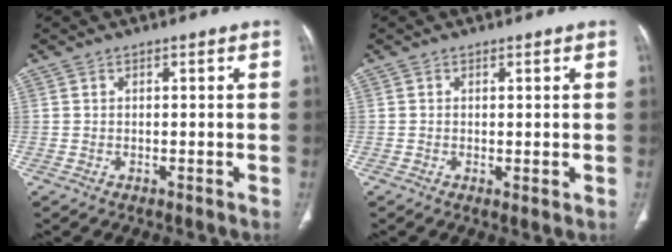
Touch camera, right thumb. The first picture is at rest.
{"total": 1.1, "force": [-0.1, 0.3, 1.1], "torque": [-0.023, -0.006, -0.001]}